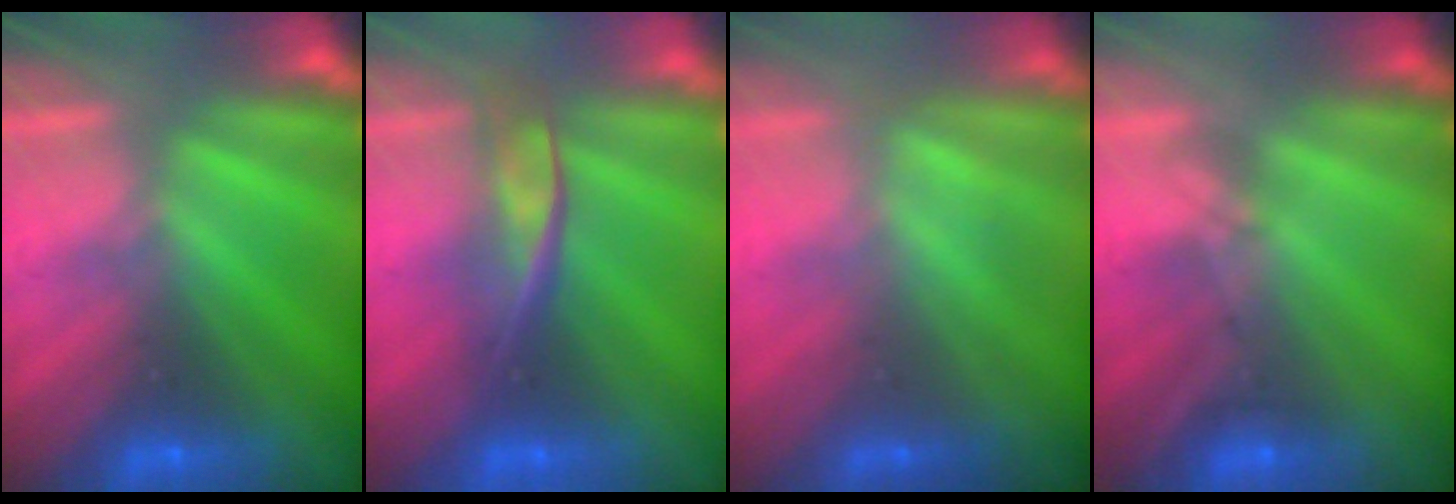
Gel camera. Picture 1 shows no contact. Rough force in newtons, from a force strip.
{"total": 2.4}
{"total": 1.7}
{"total": 1.6}